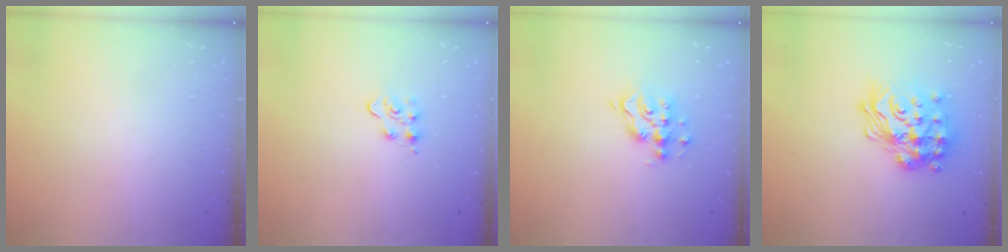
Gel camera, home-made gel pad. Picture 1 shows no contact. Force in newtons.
{"total": 4.5, "press": 4.5, "slide": 0.6}
{"total": 8.8, "press": 8.8, "slide": 0.7}
{"total": 22.2, "press": 22.1, "slide": 1.6}